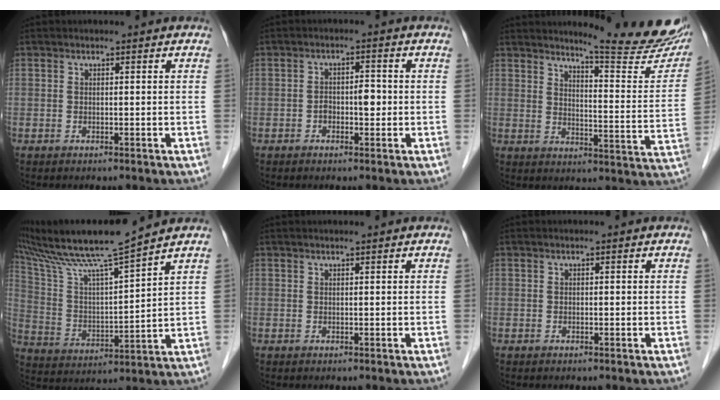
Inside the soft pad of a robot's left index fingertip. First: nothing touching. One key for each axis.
{"total": 2.7, "fx": -0.6, "fy": 1.3, "fz": 2.3, "tx": -0.035, "ty": 0.009, "tz": -0.008}
{"total": 17.0, "fx": 15.4, "fy": 0.5, "fz": 7.2, "tx": -0.093, "ty": -0.089, "tz": 0.182}
{"total": 14.4, "fx": 12.4, "fy": -1.6, "fz": 7.2, "tx": -0.144, "ty": 0.009, "tz": 0.227}
{"total": 1.4, "fx": 1.3, "fy": -0.1, "fz": 0.7, "tx": -0.007, "ty": 0.017, "tz": 0.025}
{"total": 0.0}